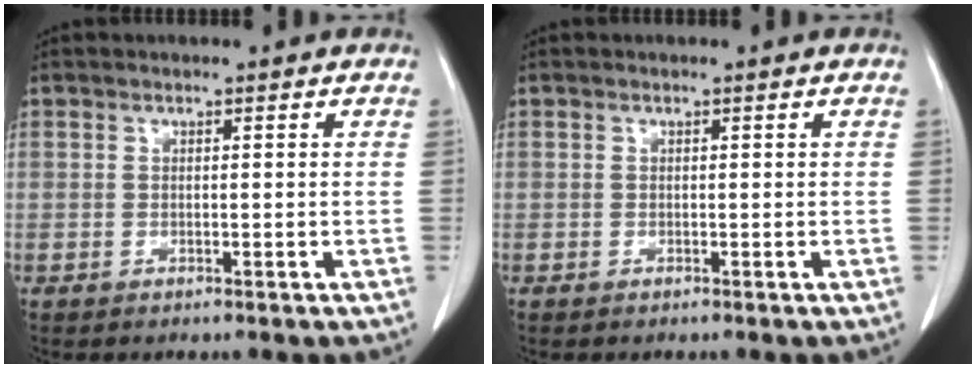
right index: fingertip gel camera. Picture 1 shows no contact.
{"total": 0.0}